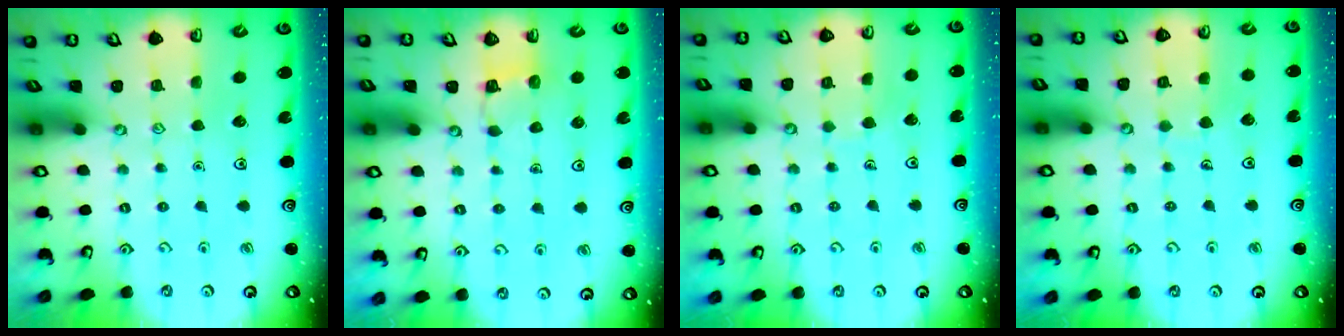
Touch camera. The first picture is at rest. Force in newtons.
{"total": 3.9, "press": 3.9, "slide": 0.3}
{"total": 1.8, "press": 1.8, "slide": 0.0}
{"total": 3.9, "press": 3.9, "slide": 0.3}